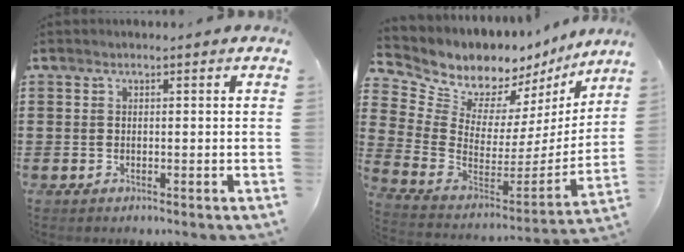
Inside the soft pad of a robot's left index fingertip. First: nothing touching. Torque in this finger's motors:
{"motor_torque": [2.14, 0.00, 0.24, 0.02]}